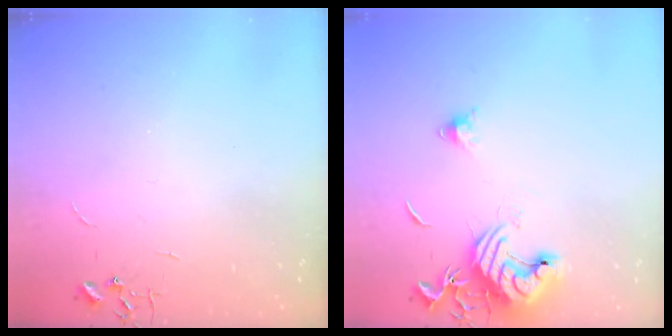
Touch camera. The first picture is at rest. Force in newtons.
{"total": 13.8, "press": 13.7, "slide": 1.8}